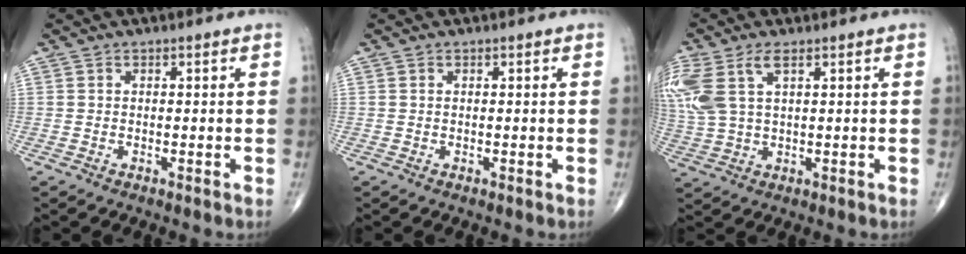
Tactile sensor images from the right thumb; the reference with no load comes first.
{"total": 0.0}
{"total": 11.5, "force": [4.1, 5.5, 9.1], "torque": [-0.243, 0.006, 0.090]}